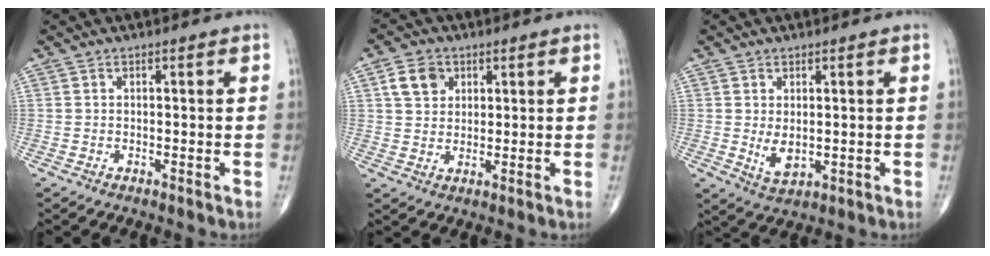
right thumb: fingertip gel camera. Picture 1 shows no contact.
{"total": 5.6, "force": [2.3, 4.3, 2.7], "torque": [-0.029, -0.004, 0.041]}
{"total": 4.0, "force": [0.2, 2.2, 3.3], "torque": [-0.050, -0.011, 0.015]}